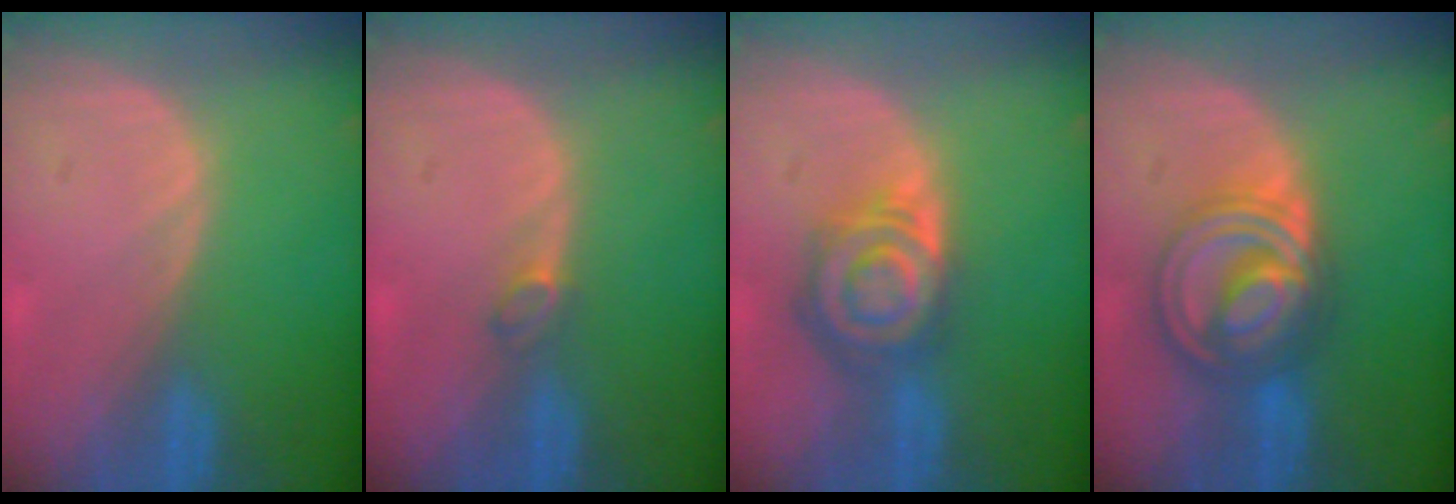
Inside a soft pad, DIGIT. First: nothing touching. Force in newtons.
{"total": 1.4, "press": 1.3, "slide": 0.3}
{"total": 8.1, "press": 7.1, "slide": 4.0}
{"total": 8.7, "press": 8.7, "slide": 0.6}